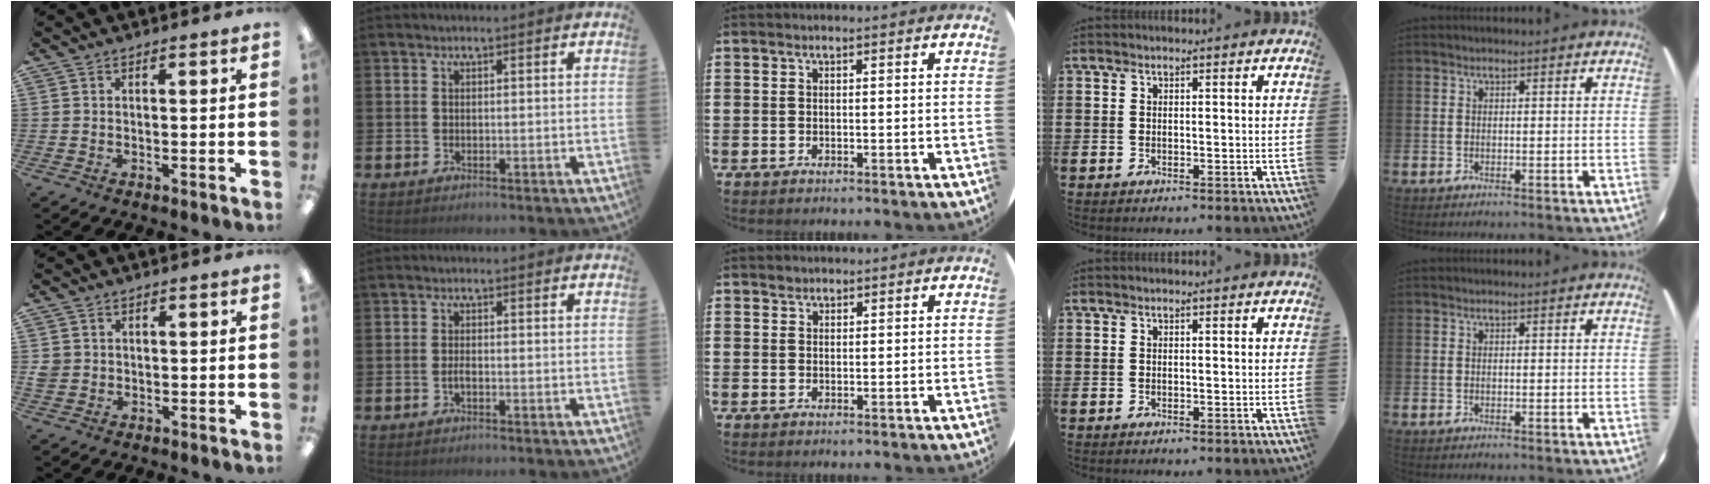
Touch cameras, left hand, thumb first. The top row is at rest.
{"thumb": {"total": 2.1, "force": [0.2, 2.0, 0.5], "torque": [-0.011, 0.004, 0.002]}, "index": {"total": 1.0, "force": [-0.5, 0.3, 0.8], "torque": [-0.019, -0.001, -0.008]}, "middle": {"total": 0.9, "force": [0.8, 0.4, 0.0], "torque": [0.000, 0.003, 0.015]}}